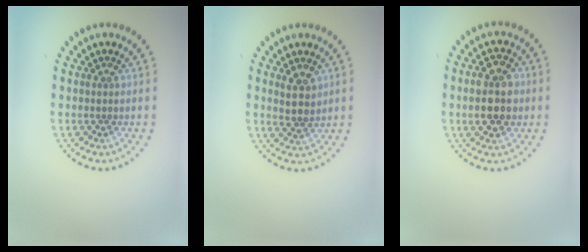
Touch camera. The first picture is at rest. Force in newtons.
{"total": 2.3, "press": 2.0, "slide": 1.0}
{"total": 4.5, "press": 4.5, "slide": 0.0}